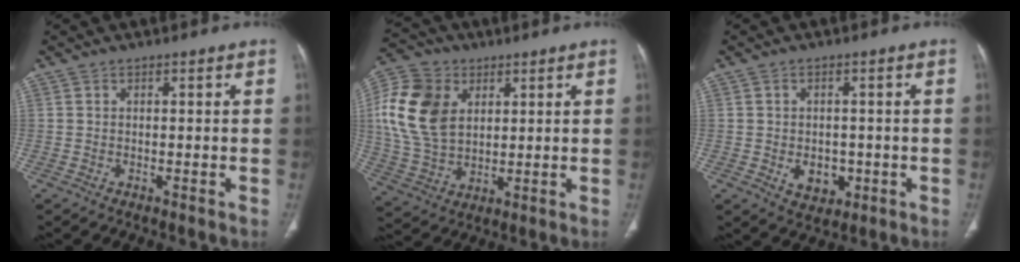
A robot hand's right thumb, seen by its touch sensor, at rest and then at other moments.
{"total": 16.3, "force": [4.4, 11.6, 10.6], "torque": [-0.202, -0.006, 0.086]}
{"total": 5.5, "force": [-1.2, 4.2, 3.3], "torque": [-0.028, 0.004, -0.005]}